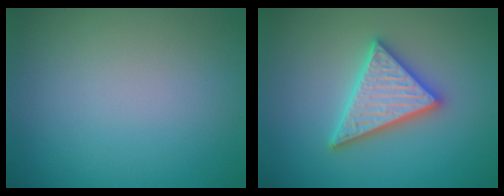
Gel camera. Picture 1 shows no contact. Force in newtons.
{"total": 4.9, "press": 4.8, "slide": 0.6}